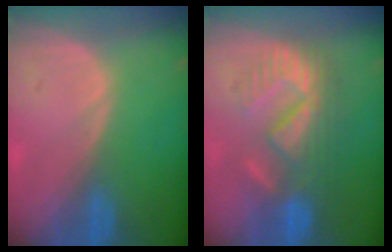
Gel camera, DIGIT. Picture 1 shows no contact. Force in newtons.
{"total": 8.9, "press": 8.7, "slide": 1.9}